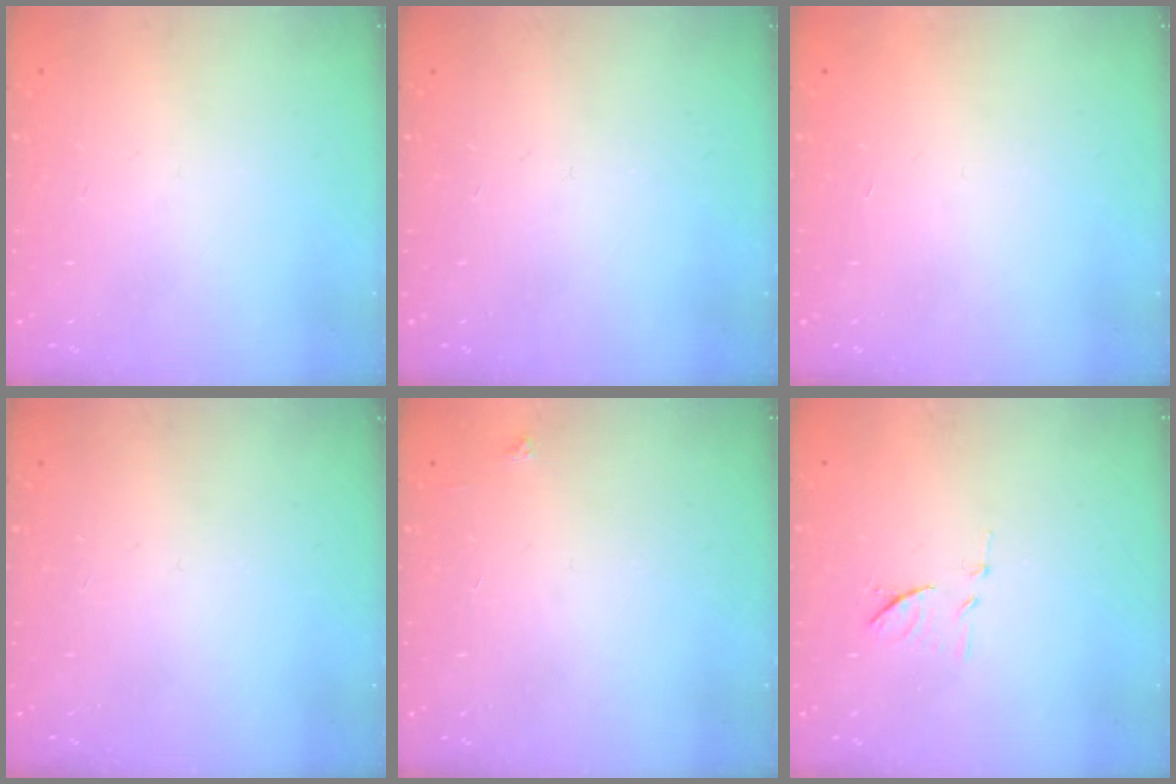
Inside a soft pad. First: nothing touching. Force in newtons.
{"total": 0.0}
{"total": 1.7, "press": 1.7, "slide": 0.1}
{"total": 0.0}
{"total": 2.1, "press": 2.1, "slide": 0.3}
{"total": 8.1, "press": 8.0, "slide": 0.7}